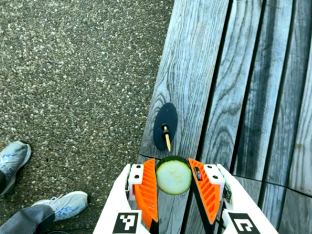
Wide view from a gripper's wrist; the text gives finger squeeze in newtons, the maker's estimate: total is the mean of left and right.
{"total": 10.6, "left": 10.5, "right": 10.7}